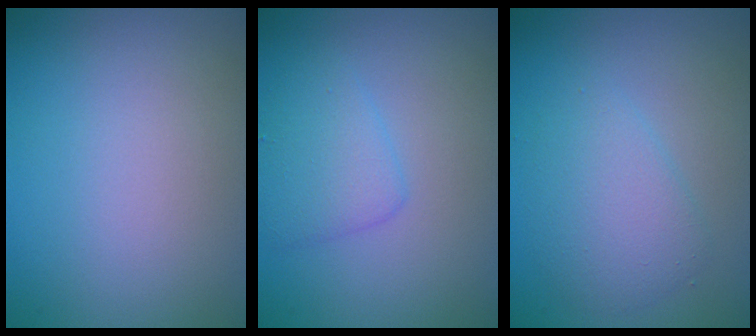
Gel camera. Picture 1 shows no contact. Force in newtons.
{"total": 2.5, "press": 2.5, "slide": 0.1}
{"total": 3.2, "press": 3.2, "slide": 0.2}